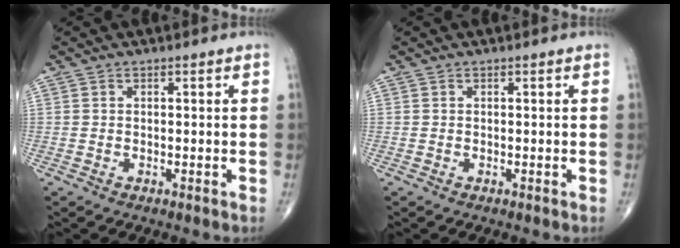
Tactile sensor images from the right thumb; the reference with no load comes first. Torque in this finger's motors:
{"motor_torque": [0.46, -0.16, 0.22, -0.05, -0.03]}